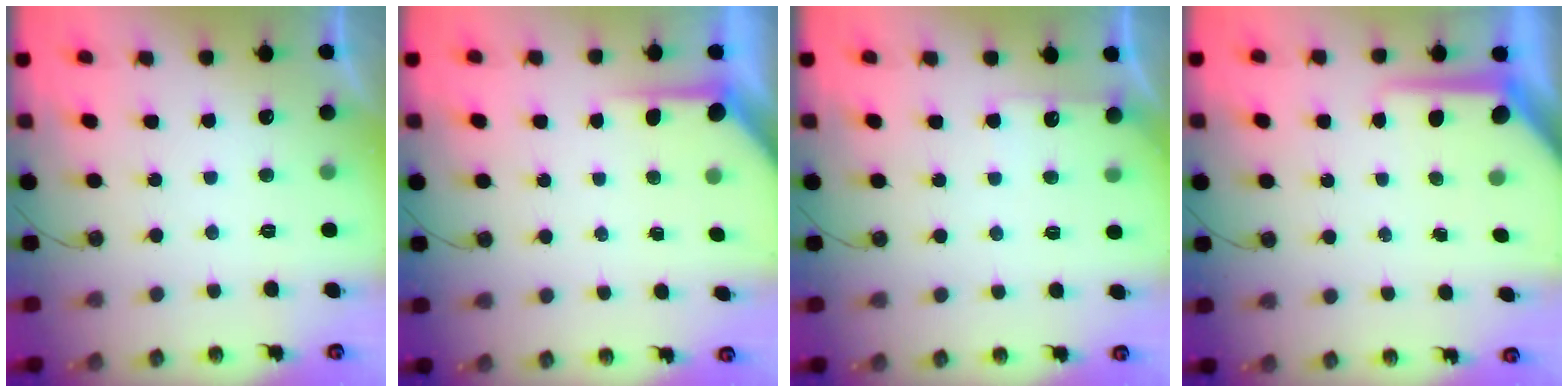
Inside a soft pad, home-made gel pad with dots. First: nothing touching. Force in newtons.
{"total": 4.6, "press": 4.6, "slide": 0.2}
{"total": 4.6, "press": 4.5, "slide": 0.6}
{"total": 8.7, "press": 8.7, "slide": 0.8}